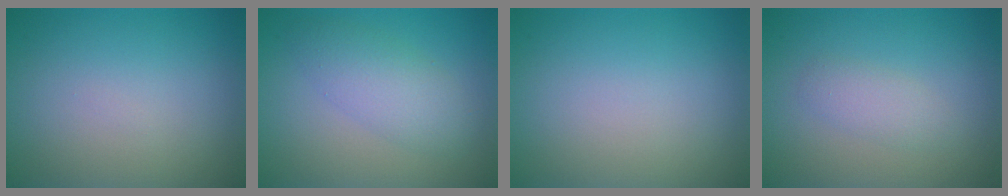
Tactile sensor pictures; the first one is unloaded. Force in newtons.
{"total": 3.6, "press": 3.6, "slide": 0.1}
{"total": 0.0}
{"total": 2.4, "press": 2.4, "slide": 0.2}